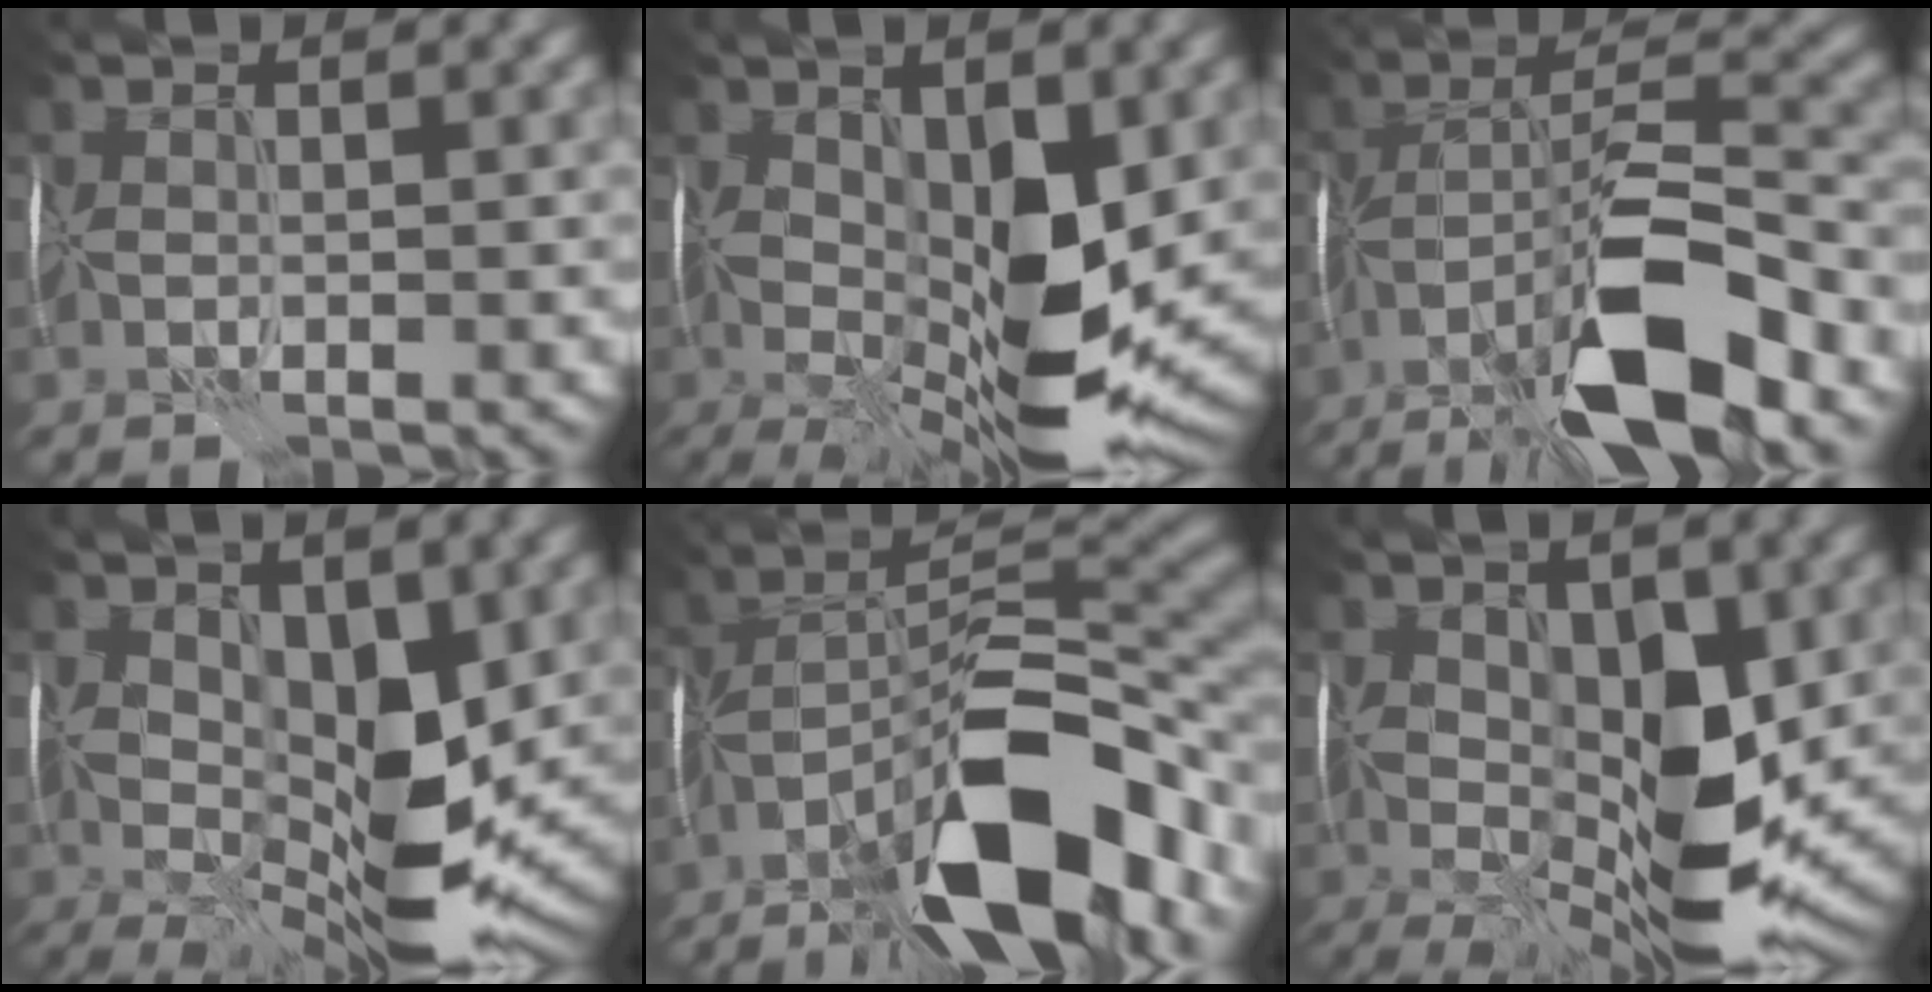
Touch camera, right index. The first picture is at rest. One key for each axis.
{"total": 12.0, "fx": -0.1, "fy": 5.6, "fz": 10.6, "tx": -0.198, "ty": -0.019, "tz": 0.000}
{"total": 12.5, "fx": -7.4, "fy": 3.3, "fz": 9.5, "tx": -0.167, "ty": 0.015, "tz": -0.130}
{"total": 9.9, "fx": 1.1, "fy": 4.9, "fz": 8.5, "tx": -0.151, "ty": -0.009, "tz": 0.019}
{"total": 14.1, "fx": -8.4, "fy": 4.2, "fz": 10.5, "tx": -0.162, "ty": 0.019, "tz": -0.154}
{"total": 11.1, "fx": 0.2, "fy": 5.6, "fz": 9.5, "tx": -0.167, "ty": -0.010, "tz": 0.002}